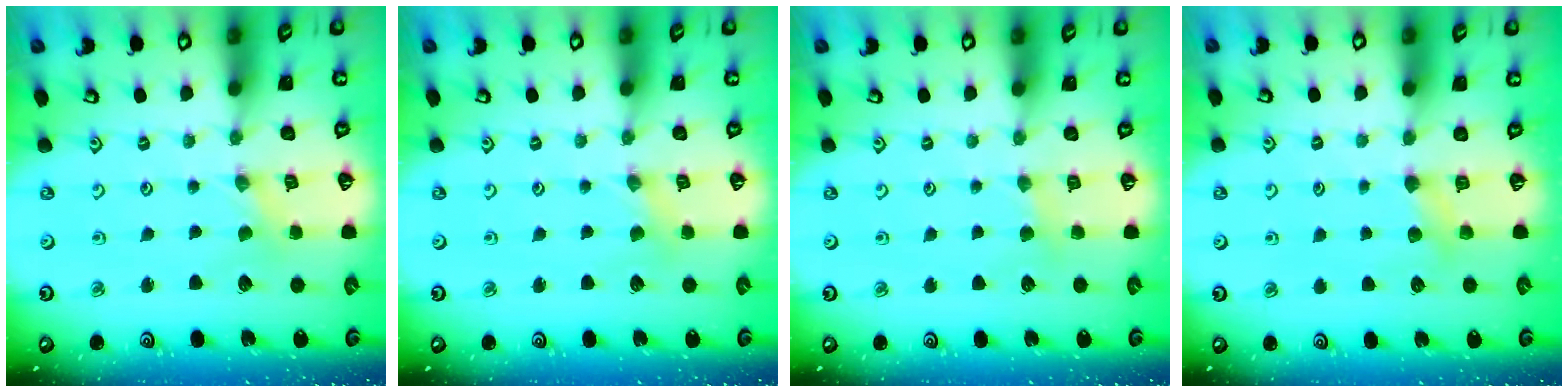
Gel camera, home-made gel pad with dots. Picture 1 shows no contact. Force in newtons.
{"total": 2.5, "press": 2.4, "slide": 0.6}
{"total": 3.5, "press": 3.4, "slide": 0.6}
{"total": 4.6, "press": 4.6, "slide": 0.5}